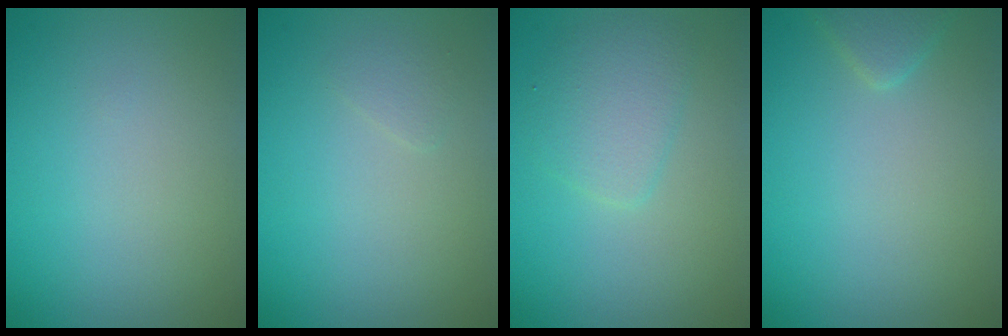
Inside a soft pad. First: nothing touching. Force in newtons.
{"total": 0.7, "press": 0.7, "slide": 0.1}
{"total": 2.7, "press": 2.7, "slide": 0.2}
{"total": 1.5, "press": 1.5, "slide": 0.2}